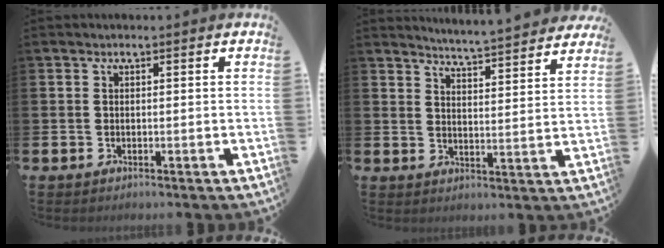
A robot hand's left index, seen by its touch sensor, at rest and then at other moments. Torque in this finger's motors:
{"motor_torque": [0.15, -0.74, 0.03, 0.01]}